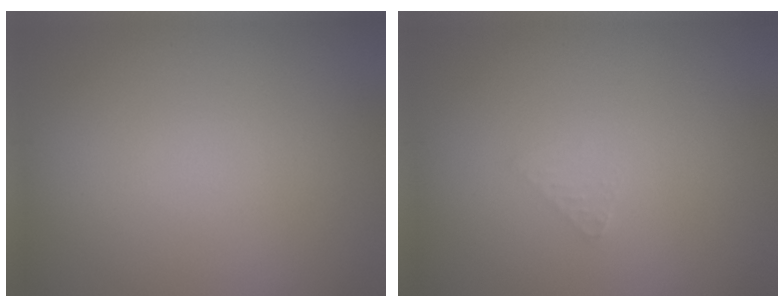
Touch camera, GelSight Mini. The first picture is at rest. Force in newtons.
{"total": 0.8, "press": 0.8, "slide": 0.1}